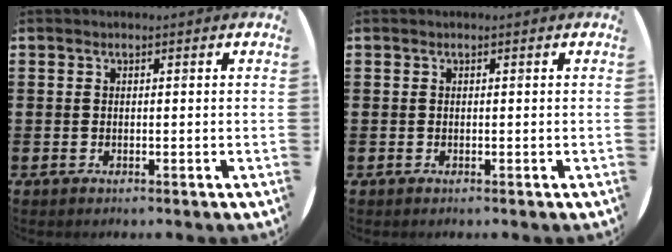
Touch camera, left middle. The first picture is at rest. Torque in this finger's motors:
{"motor_torque": [0.00, 0.00, 0.01, 0.01]}